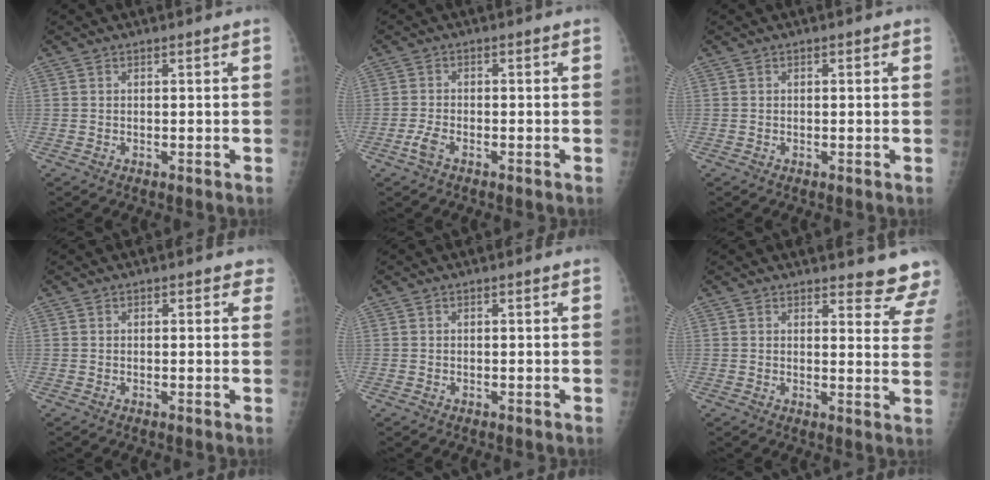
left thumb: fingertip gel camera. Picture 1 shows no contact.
{"total": 2.7, "force": [-1.6, 1.0, 1.9], "torque": [-0.048, 0.009, -0.034]}
{"total": 0.7, "force": [0.2, 0.4, 0.5], "torque": [-0.002, 0.002, 0.000]}
{"total": 1.9, "force": [0.9, 1.2, 1.1], "torque": [0.010, 0.002, 0.003]}
{"total": 0.0}
{"total": 8.9, "force": [8.7, 1.8, 1.0], "torque": [0.026, -0.075, 0.069]}